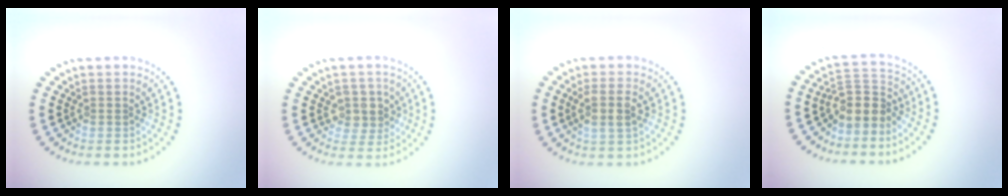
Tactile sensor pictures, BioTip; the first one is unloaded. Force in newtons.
{"total": 2.5, "press": 2.3, "slide": 1.0}
{"total": 2.5, "press": 2.2, "slide": 1.2}
{"total": 3.5, "press": 2.6, "slide": 2.3}